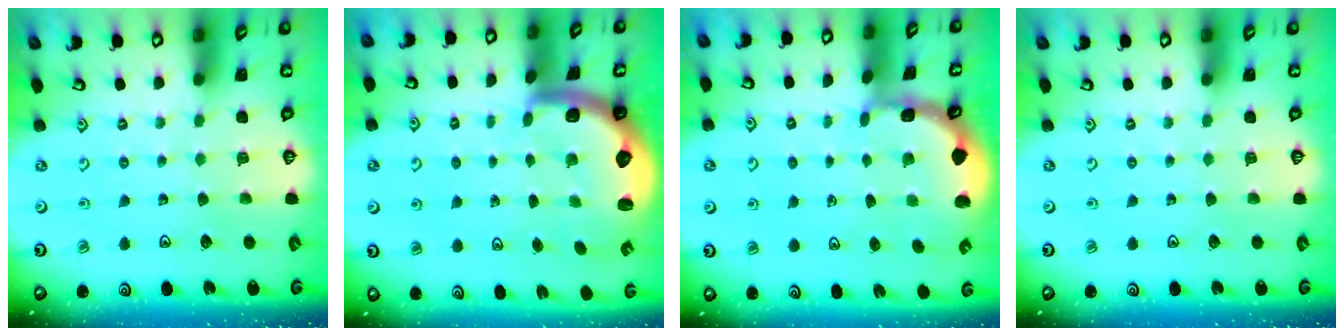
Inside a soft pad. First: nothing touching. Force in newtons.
{"total": 2.9, "press": 2.6, "slide": 1.4}
{"total": 1.4, "press": 1.4, "slide": 0.0}
{"total": 0.0}